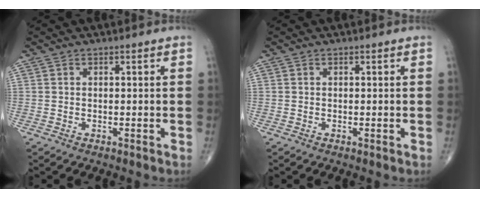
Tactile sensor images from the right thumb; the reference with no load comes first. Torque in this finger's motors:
{"motor_torque": [0.00, -0.07, -0.19, -0.20, 0.03]}